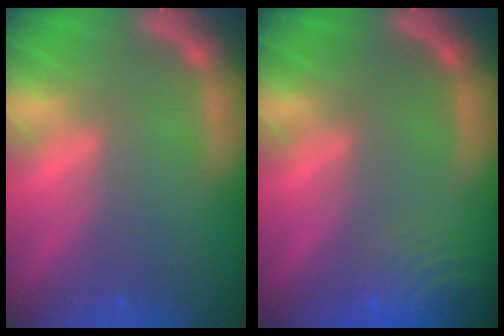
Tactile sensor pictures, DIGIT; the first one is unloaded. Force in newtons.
{"total": 8.5}